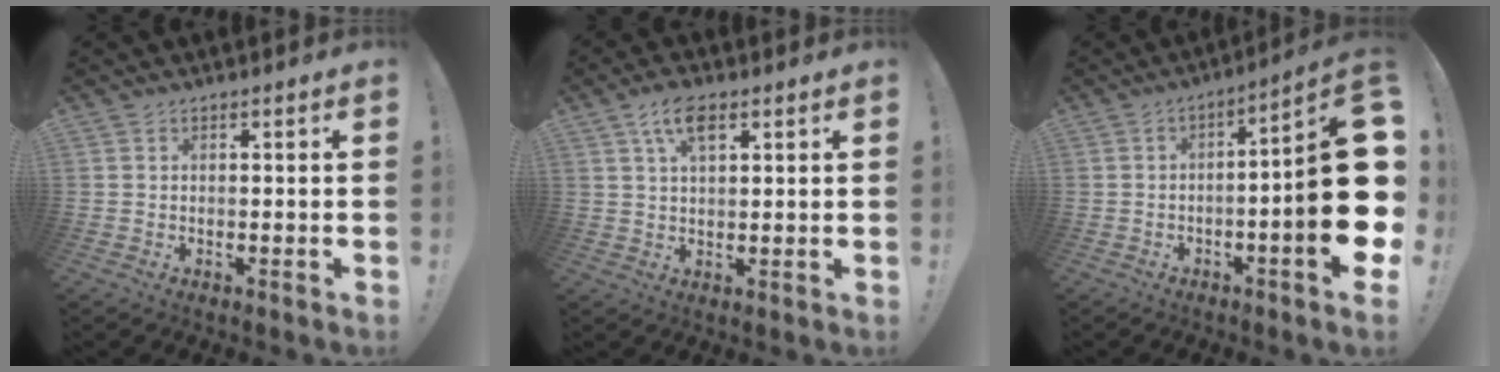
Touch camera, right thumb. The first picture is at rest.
{"total": 7.0, "force": [3.4, 3.3, 5.2], "torque": [-0.085, -0.002, 0.058]}
{"total": 20.3, "force": [-1.6, 3.7, 19.9], "torque": [-0.272, -0.003, -0.023]}